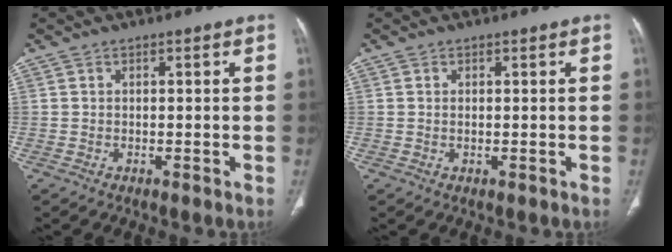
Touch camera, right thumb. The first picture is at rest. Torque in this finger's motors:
{"motor_torque": [-0.20, 0.30, 0.05, 0.37, -0.05]}